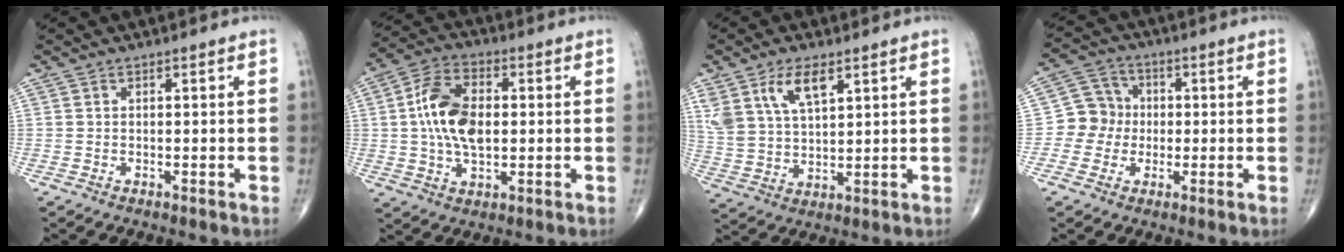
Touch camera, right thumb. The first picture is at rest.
{"total": 12.4, "force": [0.7, 7.1, 10.2], "torque": [-0.187, 0.013, 0.012]}
{"total": 10.0, "force": [5.3, 4.7, 7.0], "torque": [-0.135, -0.017, 0.112]}
{"total": 7.2, "force": [-0.7, 6.9, 2.0], "torque": [0.000, 0.018, -0.025]}